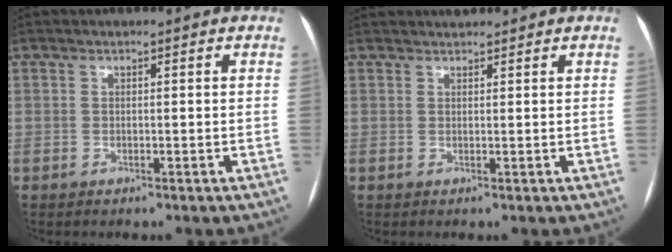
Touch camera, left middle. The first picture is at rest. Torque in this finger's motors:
{"motor_torque": [-0.06, -0.02, 0.02, -0.01]}